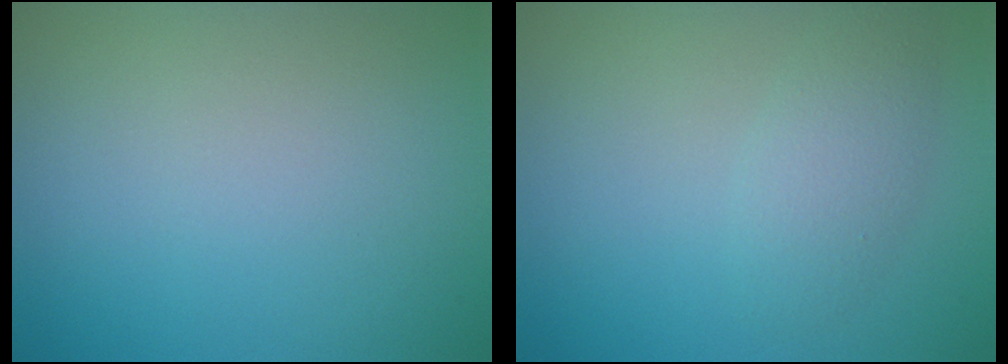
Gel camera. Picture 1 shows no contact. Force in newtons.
{"total": 2.2, "press": 2.2, "slide": 0.1}